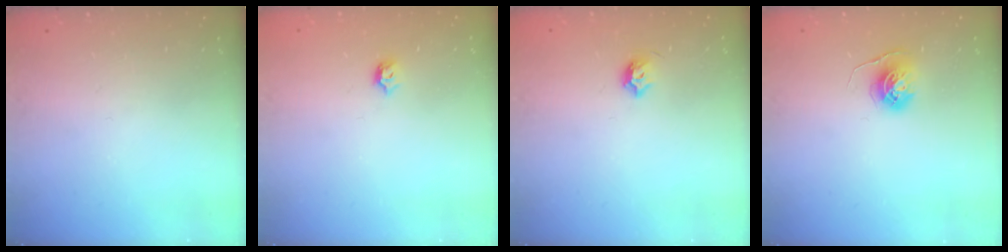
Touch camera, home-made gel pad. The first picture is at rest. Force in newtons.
{"total": 4.4, "press": 4.3, "slide": 0.8}
{"total": 5.7, "press": 5.6, "slide": 1.0}
{"total": 6.1, "press": 6.0, "slide": 0.6}